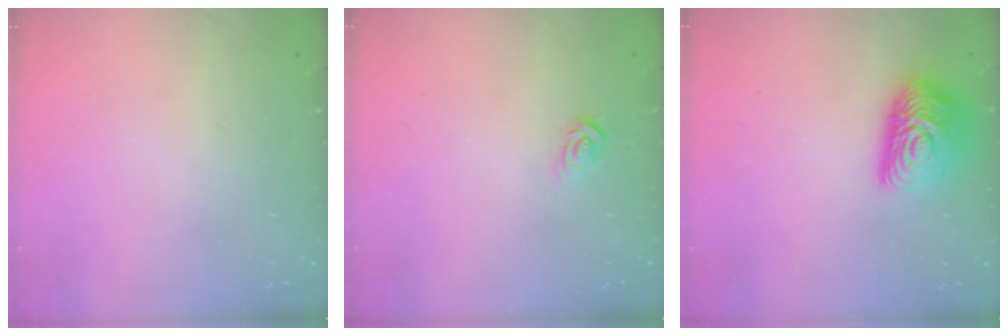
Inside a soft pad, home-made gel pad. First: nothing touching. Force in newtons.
{"total": 2.8, "press": 2.8, "slide": 0.2}
{"total": 14.2, "press": 14.2, "slide": 0.8}